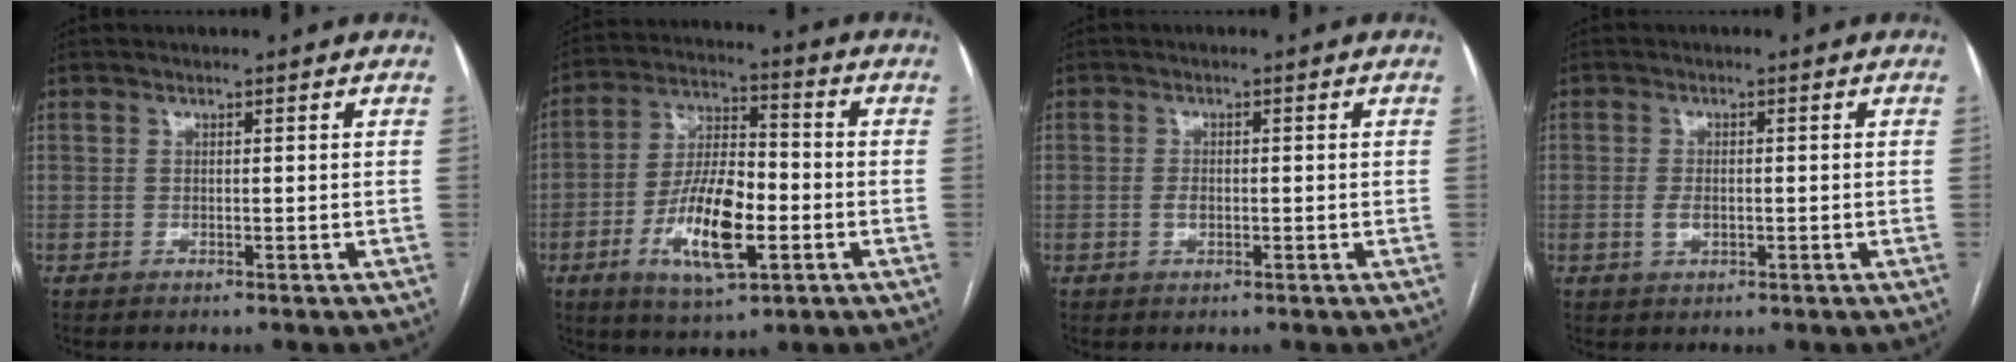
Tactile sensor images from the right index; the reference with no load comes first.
{"total": 13.7, "force": [-4.5, 4.4, 12.2], "torque": [-0.236, -0.001, -0.077]}
{"total": 1.5, "force": [-0.3, 0.9, 1.2], "torque": [-0.021, 0.002, -0.004]}
{"total": 2.1, "force": [-0.4, 1.2, 1.7], "torque": [-0.032, 0.002, -0.005]}